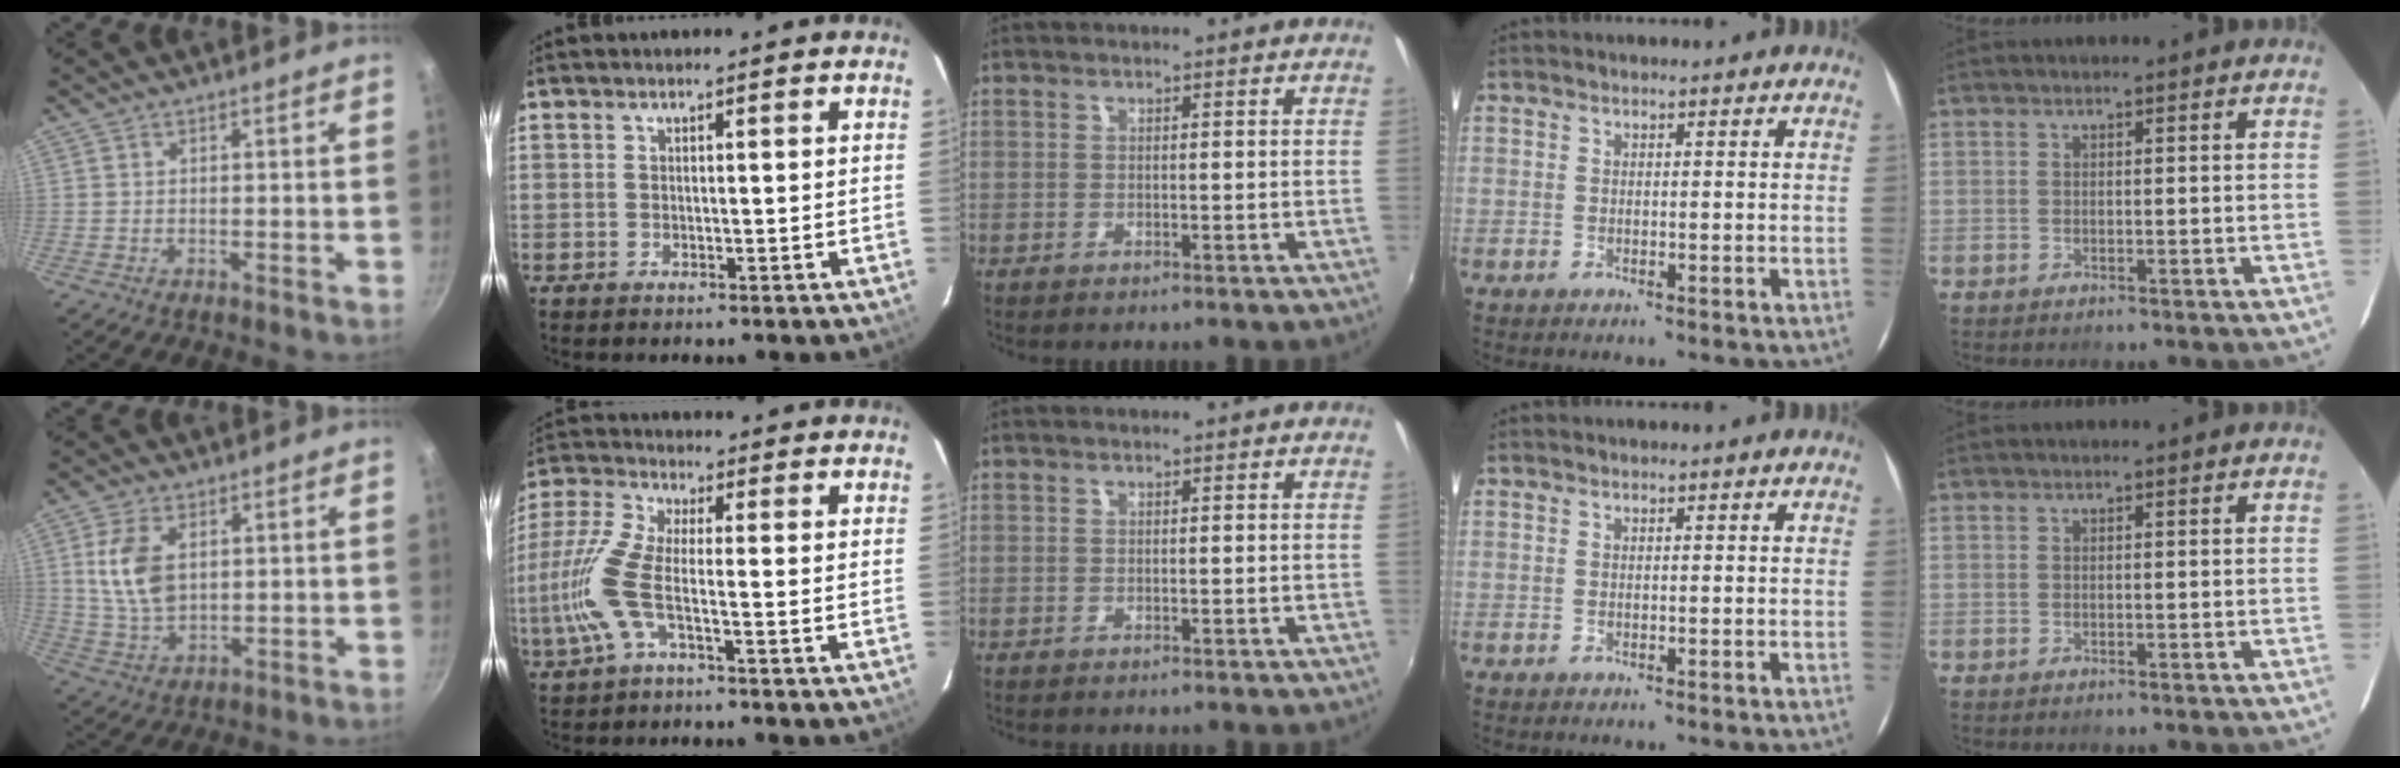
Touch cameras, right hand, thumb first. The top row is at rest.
{"thumb": {"total": 9.5, "force": [2.1, 5.8, 7.3], "torque": [-0.134, -0.014, 0.046]}, "index": {"total": 9.4, "force": [-2.8, 2.2, 8.8], "torque": [-0.214, 0.000, -0.059]}}